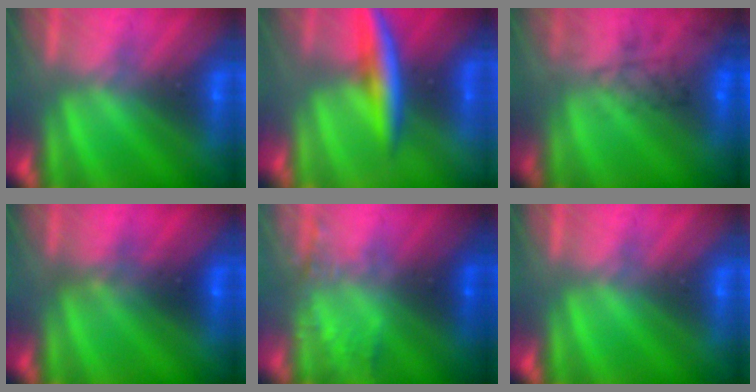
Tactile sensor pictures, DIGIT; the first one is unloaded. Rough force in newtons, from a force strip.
{"total": 5.9}
{"total": 3.7}
{"total": 2.3}
{"total": 2.3}
{"total": 0.0}